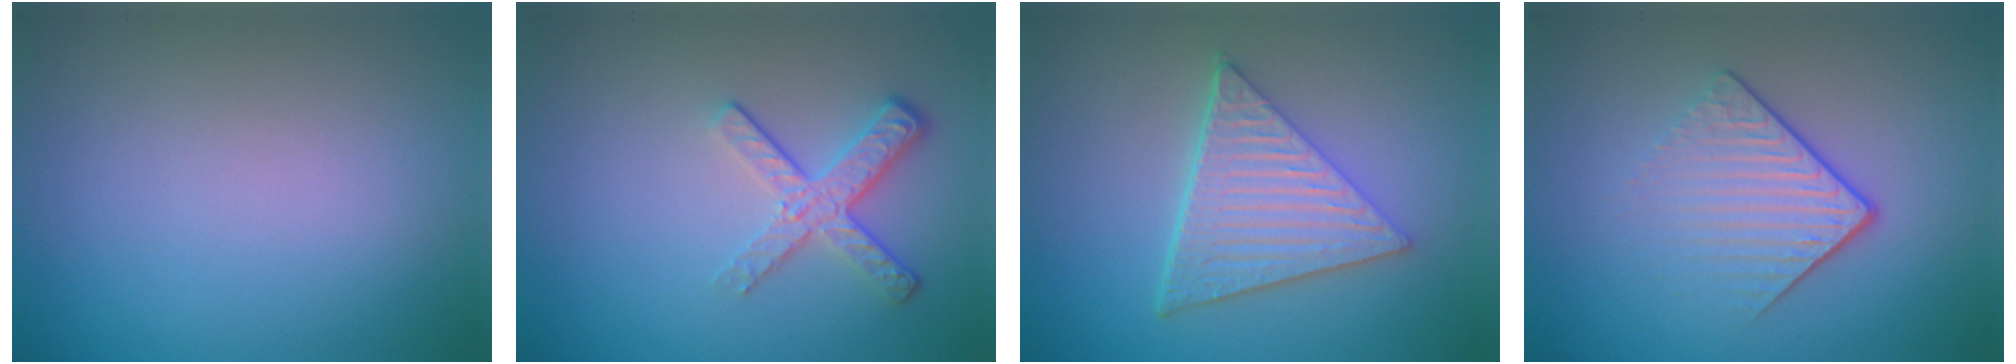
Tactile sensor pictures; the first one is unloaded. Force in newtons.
{"total": 3.7, "press": 2.7, "slide": 2.4}
{"total": 6.1, "press": 4.6, "slide": 4.1}
{"total": 4.2, "press": 2.5, "slide": 3.4}